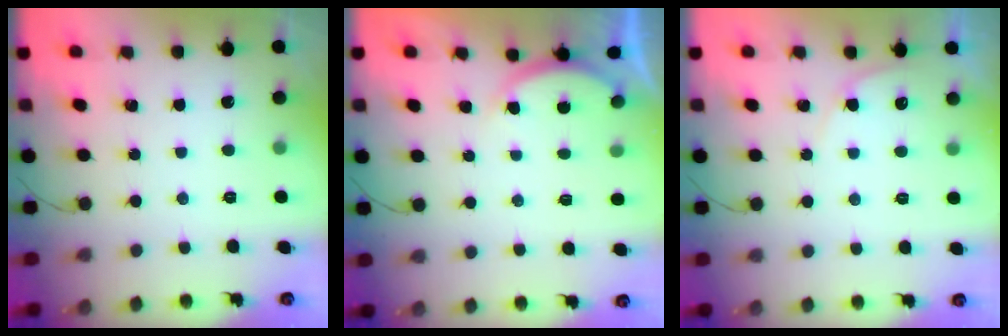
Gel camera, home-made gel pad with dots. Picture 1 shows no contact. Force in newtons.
{"total": 2.6, "press": 2.5, "slide": 0.7}
{"total": 3.8, "press": 3.8, "slide": 0.4}